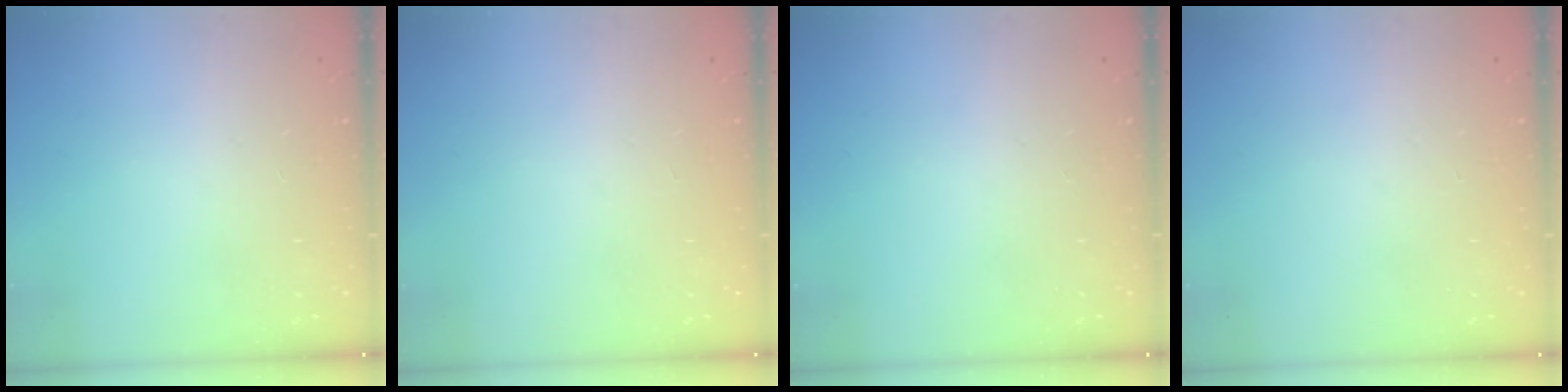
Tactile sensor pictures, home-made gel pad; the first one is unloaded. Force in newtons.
{"total": 0.0}
{"total": 0.0}
{"total": 0.0}